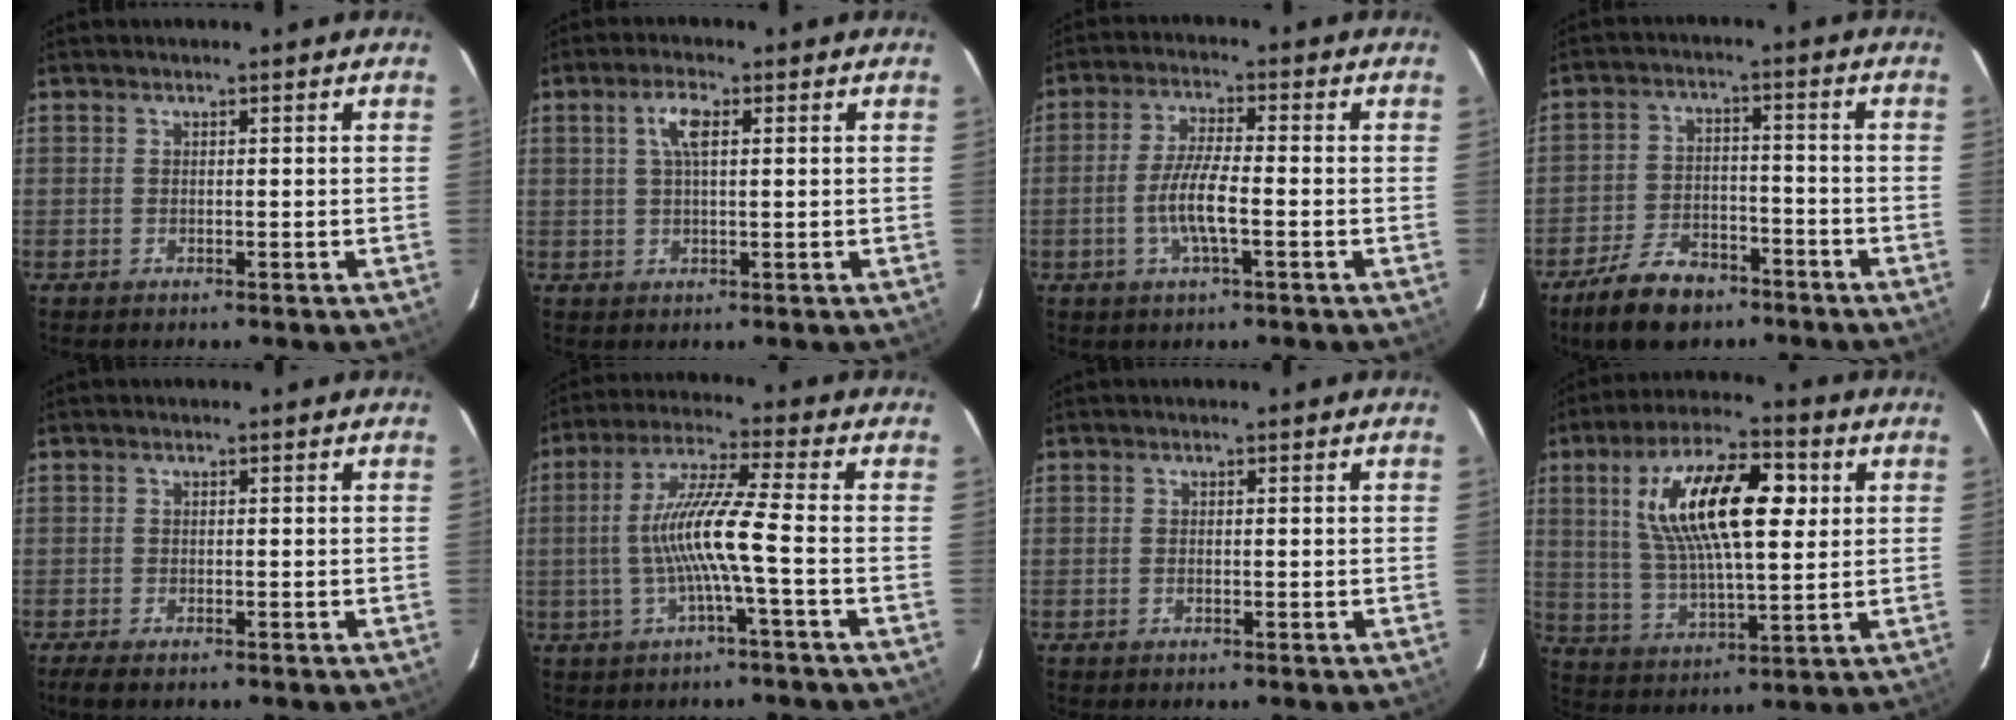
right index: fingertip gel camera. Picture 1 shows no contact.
{"total": 4.1, "force": [1.2, 1.5, 3.6], "torque": [-0.070, 0.009, 0.024]}
{"total": 6.9, "force": [-2.0, 1.1, 6.5], "torque": [-0.131, -0.003, -0.041]}
{"total": 11.2, "force": [-8.0, 5.6, 5.5], "torque": [-0.133, 0.007, -0.131]}
{"total": 3.0, "force": [-2.2, 1.0, 1.8], "torque": [-0.042, -0.011, -0.040]}
{"total": 10.0, "force": [-2.1, -0.8, 9.7], "torque": [-0.192, 0.005, -0.037]}
{"total": 0.6, "force": [-0.2, 0.4, 0.5], "torque": [-0.010, 0.000, -0.004]}
{"total": 17.8, "force": [4.8, 6.7, 15.8], "torque": [-0.286, 0.023, 0.090]}